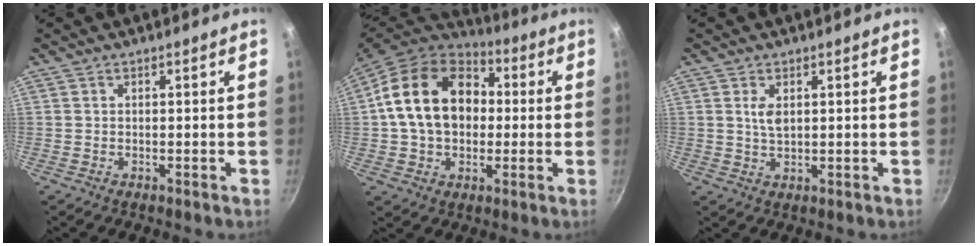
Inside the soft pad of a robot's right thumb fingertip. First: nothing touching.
{"total": 19.1, "force": [2.2, 14.3, 12.5], "torque": [-0.191, 0.030, 0.029]}
{"total": 2.9, "force": [0.9, 1.6, 2.3], "torque": [-0.040, -0.007, 0.018]}